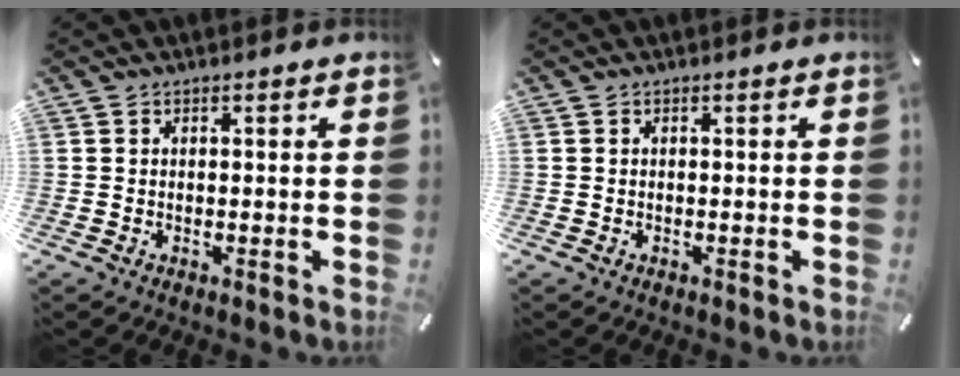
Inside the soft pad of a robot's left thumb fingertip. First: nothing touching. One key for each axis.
{"total": 0.0}